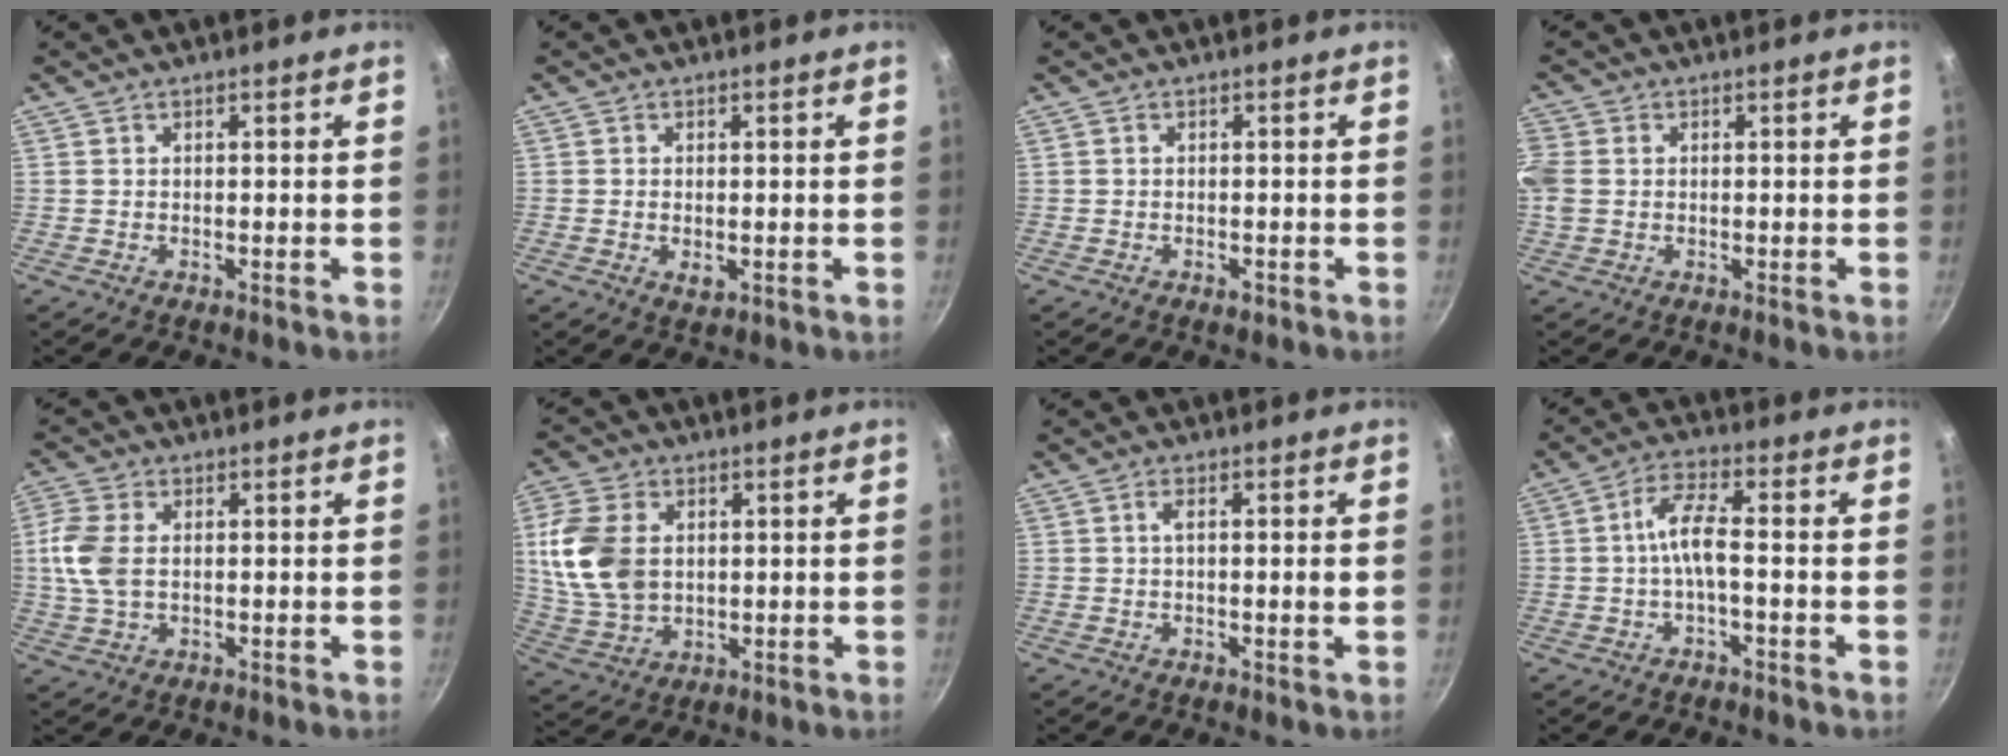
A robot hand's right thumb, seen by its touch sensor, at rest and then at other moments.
{"total": 2.1, "force": [-0.3, 1.4, 1.6], "torque": [-0.026, -0.005, -0.003]}
{"total": 1.3, "force": [-0.7, 0.7, 0.8], "torque": [-0.012, 0.003, -0.011]}
{"total": 5.9, "force": [0.4, 4.7, 3.6], "torque": [-0.079, 0.006, 0.002]}
{"total": 7.9, "force": [0.6, 5.0, 6.1], "torque": [-0.135, 0.007, 0.008]}
{"total": 13.5, "force": [2.0, 9.4, 9.4], "torque": [-0.175, -0.007, 0.047]}
{"total": 2.6, "force": [-0.1, 0.4, 2.6], "torque": [-0.048, 0.003, -0.005]}
{"total": 7.4, "force": [-1.5, 2.1, 6.9], "torque": [-0.149, 0.032, -0.038]}